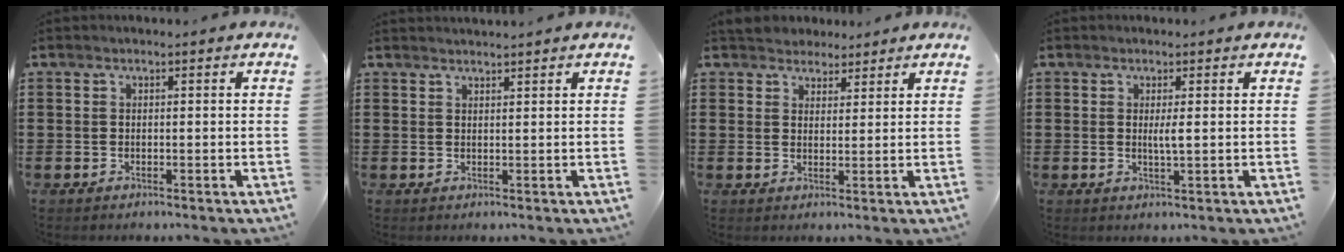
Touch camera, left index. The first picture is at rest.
{"total": 1.2, "force": [1.1, -0.1, 0.0], "torque": [-0.002, -0.002, 0.023]}
{"total": 3.0, "force": [2.5, 1.6, -0.4], "torque": [-0.007, 0.007, 0.048]}
{"total": 2.0, "force": [0.3, 0.1, 2.0], "torque": [-0.040, -0.003, 0.005]}